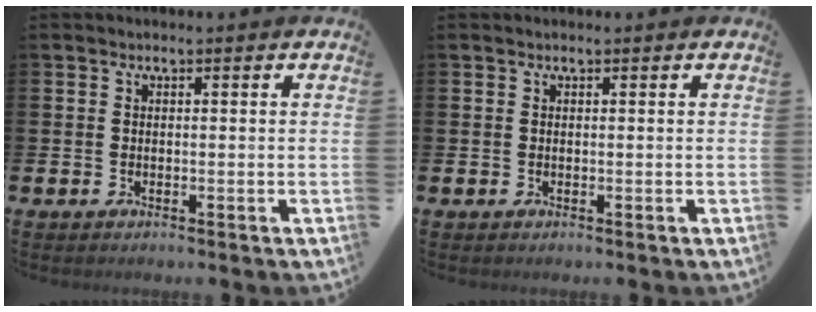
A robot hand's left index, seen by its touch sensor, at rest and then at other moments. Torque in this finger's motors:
{"motor_torque": [-0.01, 0.08, -0.28, 0.00]}